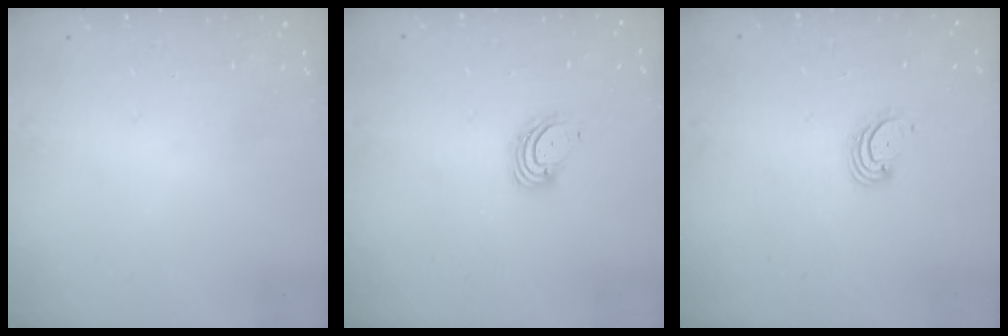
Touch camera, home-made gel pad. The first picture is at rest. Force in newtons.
{"total": 4.0, "press": 4.0, "slide": 0.5}
{"total": 3.1, "press": 3.1, "slide": 0.3}